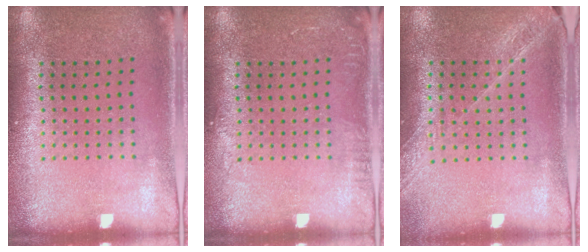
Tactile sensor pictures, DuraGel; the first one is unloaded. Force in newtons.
{"total": 1.0, "press": 0.9, "slide": 0.1}
{"total": 1.6, "press": 1.6, "slide": 0.2}